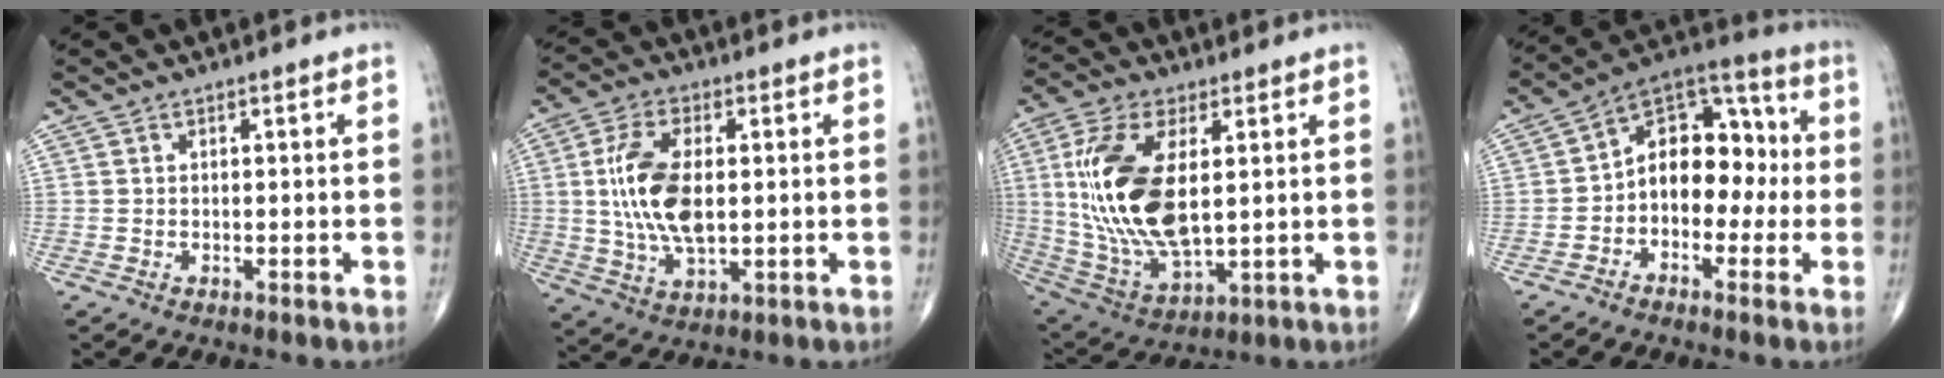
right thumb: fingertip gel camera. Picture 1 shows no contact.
{"total": 13.0, "force": [0.9, 6.5, 11.2], "torque": [-0.223, -0.002, 0.020]}
{"total": 19.7, "force": [2.7, 9.5, 17.0], "torque": [-0.356, -0.017, 0.059]}
{"total": 13.3, "force": [-1.3, 9.1, 9.6], "torque": [-0.105, 0.047, -0.041]}